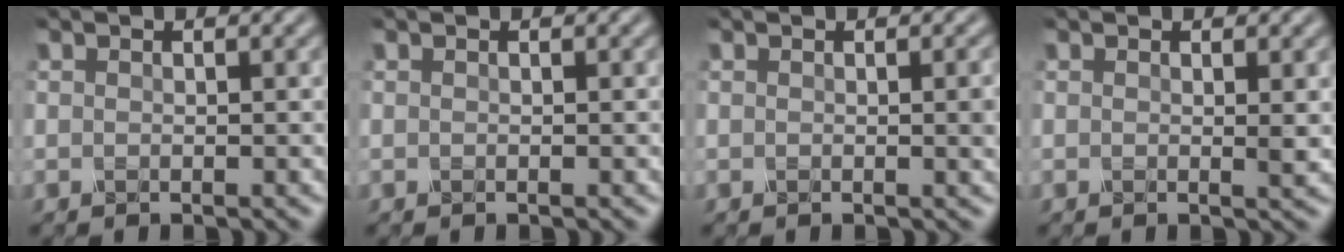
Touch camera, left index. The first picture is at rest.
{"total": 0.0}
{"total": 1.4, "force": [0.1, 0.3, 1.4], "torque": [-0.020, -0.001, 0.002]}
{"total": 0.8, "force": [0.5, 0.0, 0.6], "torque": [-0.010, -0.002, 0.008]}